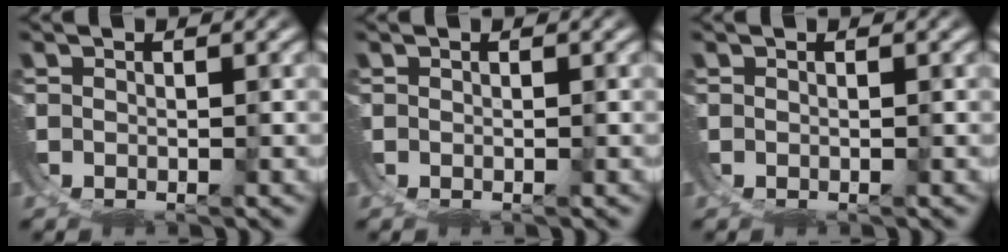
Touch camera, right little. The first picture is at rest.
{"total": 0.0}
{"total": 0.0}